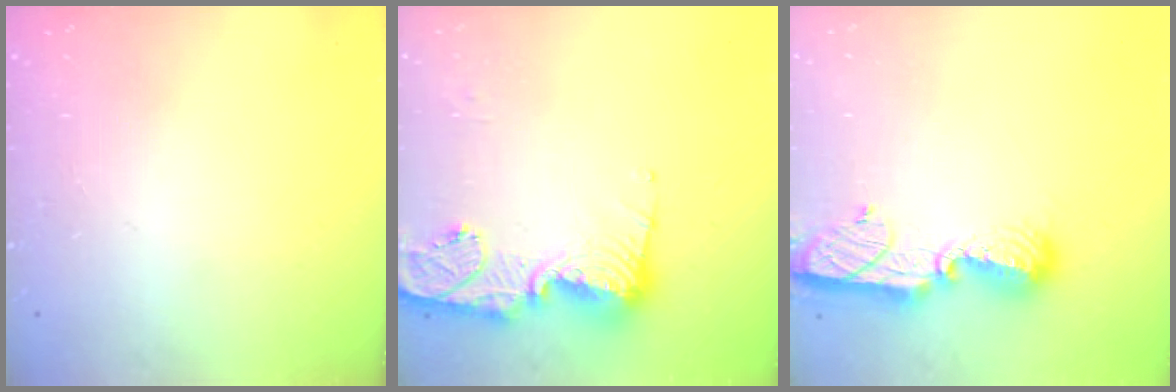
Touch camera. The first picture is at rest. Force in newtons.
{"total": 14.0, "press": 13.9, "slide": 1.5}
{"total": 10.0, "press": 10.0, "slide": 0.9}